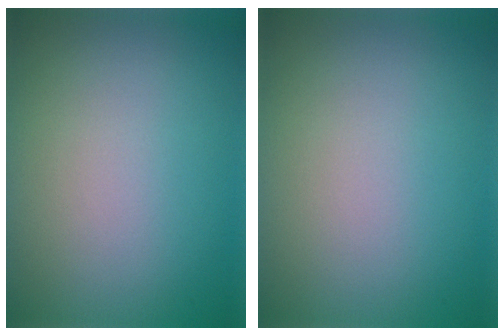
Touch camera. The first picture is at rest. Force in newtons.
{"total": 0.0}